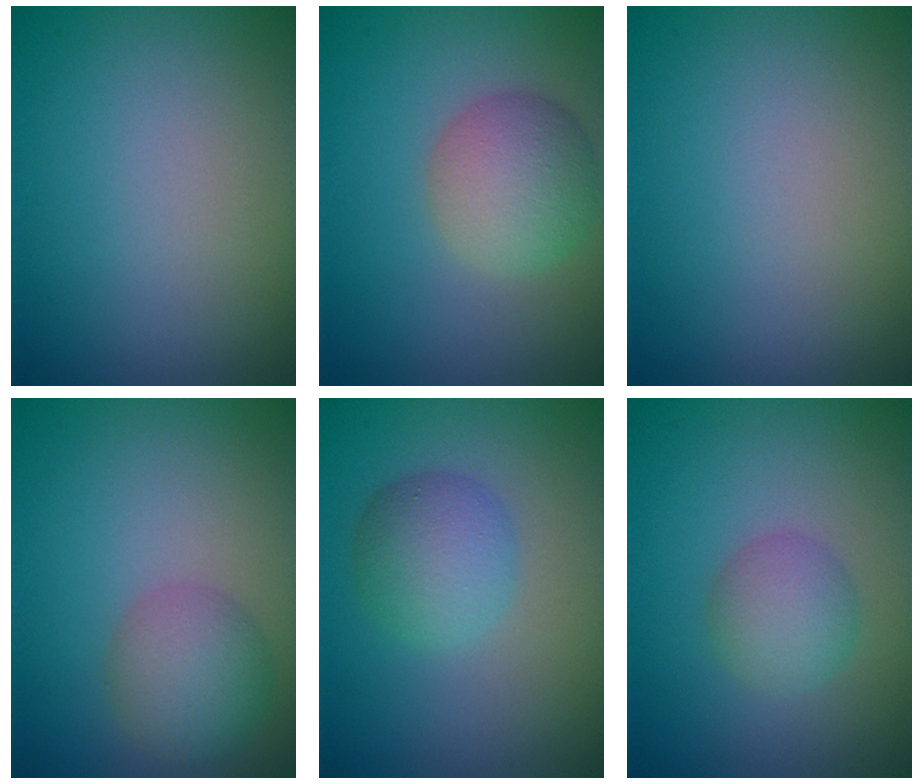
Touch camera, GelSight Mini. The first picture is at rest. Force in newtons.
{"total": 4.2, "press": 4.2, "slide": 0.0}
{"total": 0.0}
{"total": 3.6, "press": 3.6, "slide": 0.1}
{"total": 3.5, "press": 3.5, "slide": 0.1}
{"total": 2.6, "press": 2.6, "slide": 0.1}